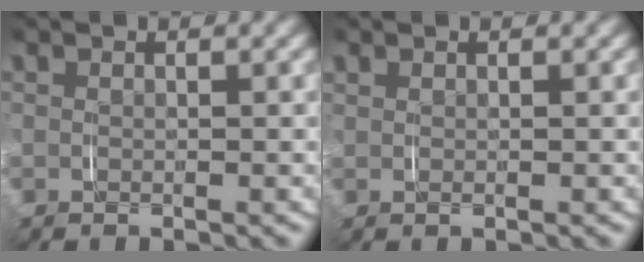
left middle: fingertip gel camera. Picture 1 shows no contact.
{"total": 0.9, "force": [0.6, -0.6, -0.1], "torque": [0.007, 0.003, 0.012]}